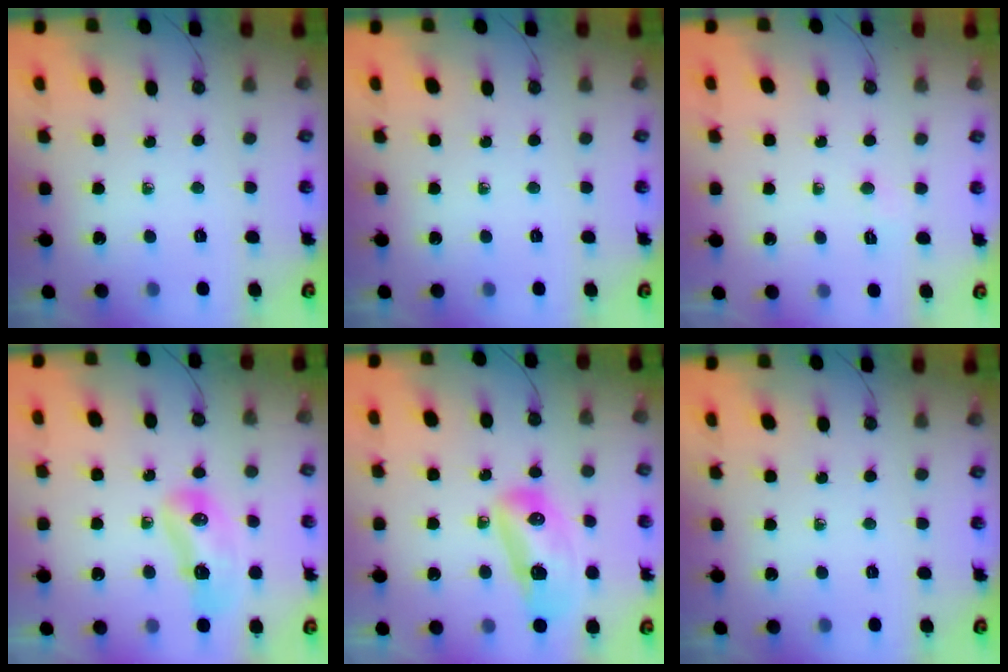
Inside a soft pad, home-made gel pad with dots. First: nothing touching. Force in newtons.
{"total": 0.0}
{"total": 2.8, "press": 2.8, "slide": 0.4}
{"total": 8.9, "press": 8.8, "slide": 1.3}
{"total": 18.2, "press": 14.4, "slide": 11.0}
{"total": 0.0}